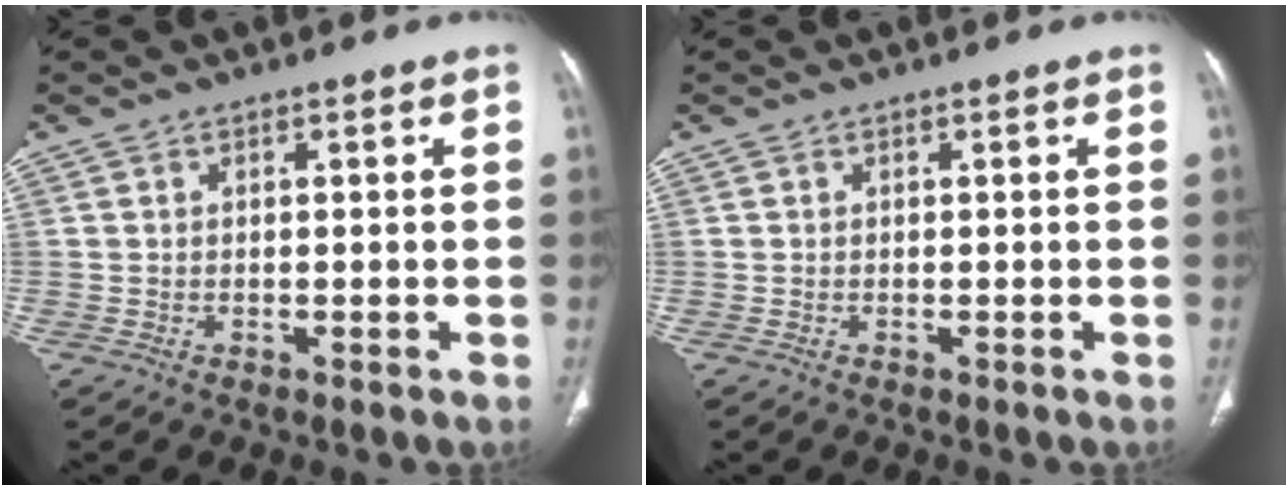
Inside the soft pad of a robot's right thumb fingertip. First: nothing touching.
{"total": 0.0}